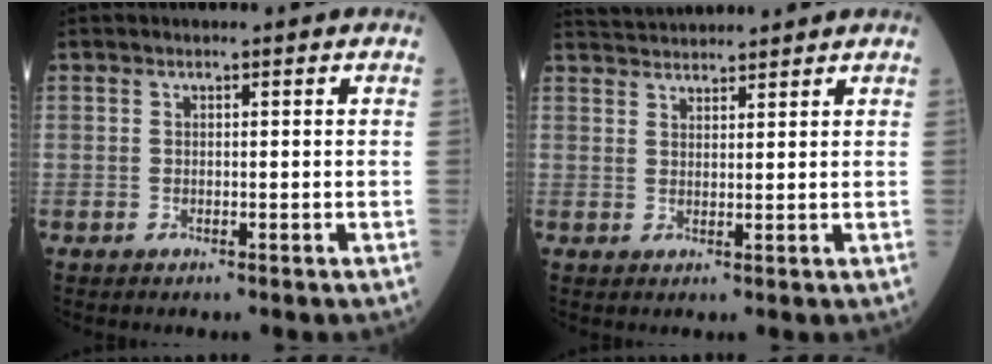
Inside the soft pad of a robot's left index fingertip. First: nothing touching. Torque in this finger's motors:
{"motor_torque": [-0.19, -0.63, 0.11, 0.04]}